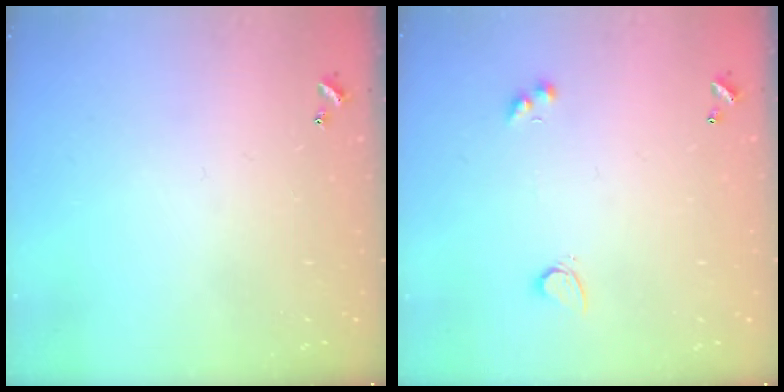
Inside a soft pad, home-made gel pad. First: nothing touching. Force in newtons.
{"total": 3.1, "press": 2.4, "slide": 1.9}